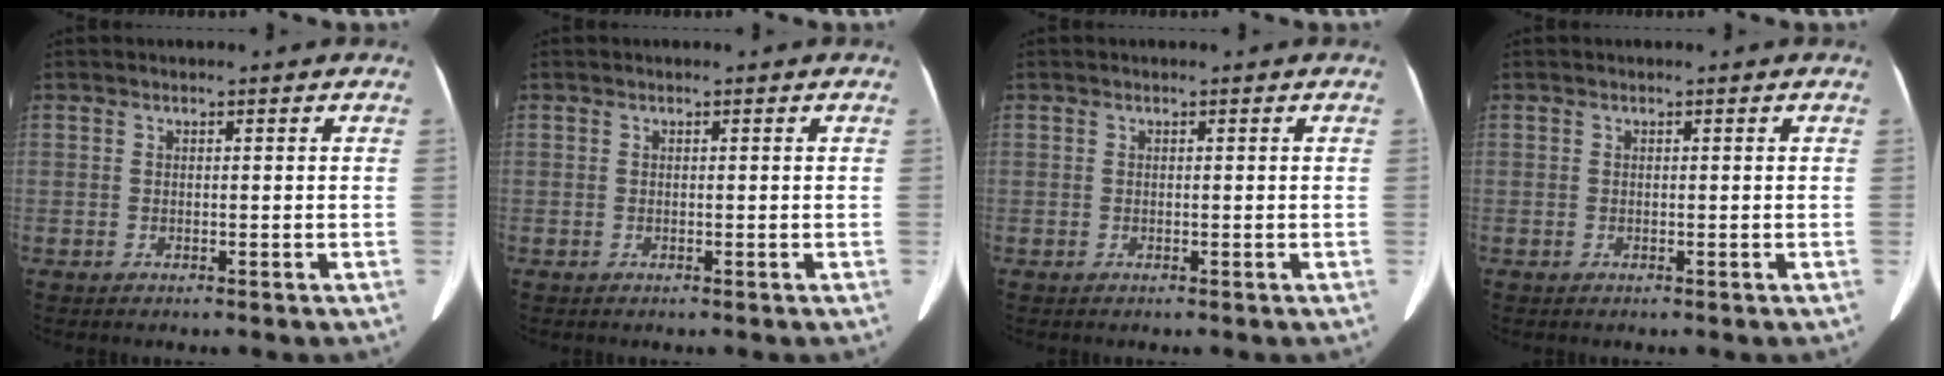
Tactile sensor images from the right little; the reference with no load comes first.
{"total": 0.0}
{"total": 0.0}
{"total": 0.0}